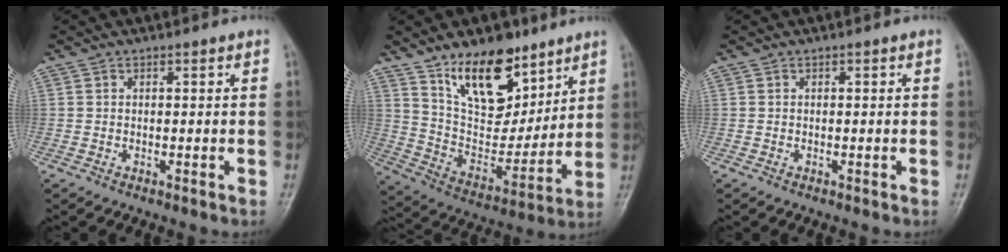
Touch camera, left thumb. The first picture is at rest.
{"total": 17.8, "force": [11.4, 9.2, 10.1], "torque": [-0.109, -0.074, 0.211]}
{"total": 0.0}